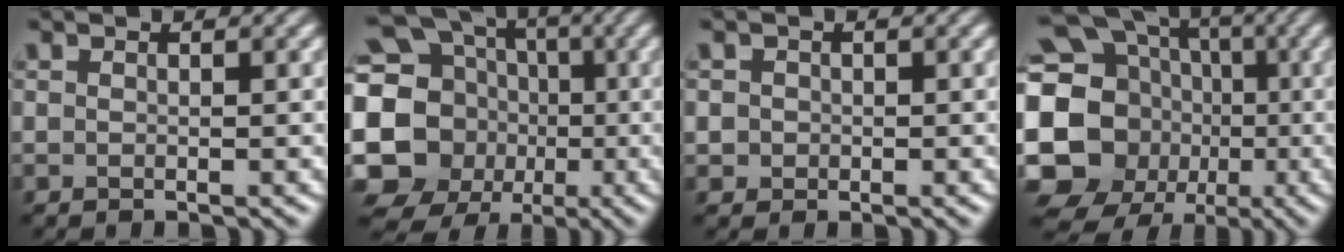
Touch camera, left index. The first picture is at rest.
{"total": 18.0, "force": [-1.8, 16.6, 6.6], "torque": [-0.156, -0.006, -0.069]}
{"total": 1.1, "force": [-0.2, 1.1, -0.1], "torque": [0.013, -0.003, -0.001]}
{"total": 20.4, "force": [-2.9, 18.4, 8.2], "torque": [-0.171, -0.011, -0.096]}